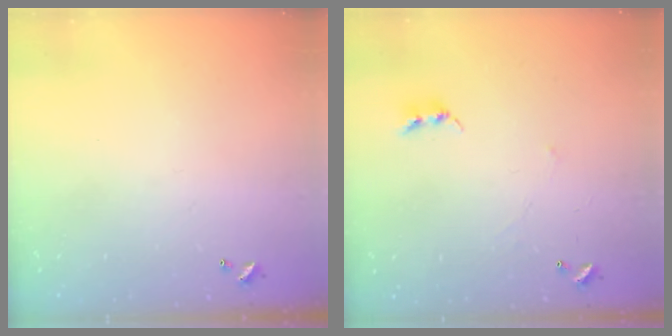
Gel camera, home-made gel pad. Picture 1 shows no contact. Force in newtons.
{"total": 2.4, "press": 2.4, "slide": 0.4}